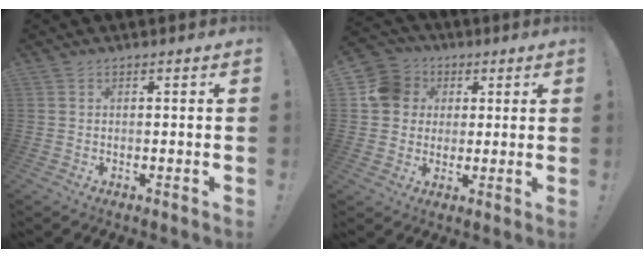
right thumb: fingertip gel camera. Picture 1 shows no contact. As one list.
[{"total": 11.6, "force": [2.3, 10.6, 4.1], "torque": [-0.052, 0.004, 0.049]}]